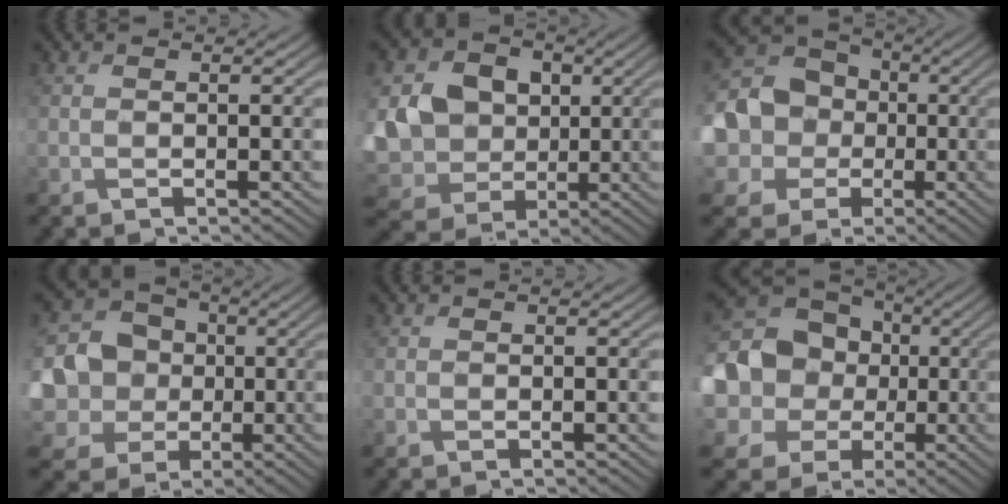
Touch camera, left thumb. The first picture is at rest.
{"total": 11.8, "force": [0.9, 10.3, 5.6], "torque": [-0.175, -0.016, 0.009]}
{"total": 19.6, "force": [-0.8, 17.9, 8.0], "torque": [-0.253, 0.002, -0.061]}
{"total": 13.8, "force": [-1.8, 12.7, 5.1], "torque": [-0.182, -0.014, -0.049]}
{"total": 0.0}
{"total": 21.6, "force": [0.4, 19.3, 9.6], "torque": [-0.278, 0.014, -0.039]}